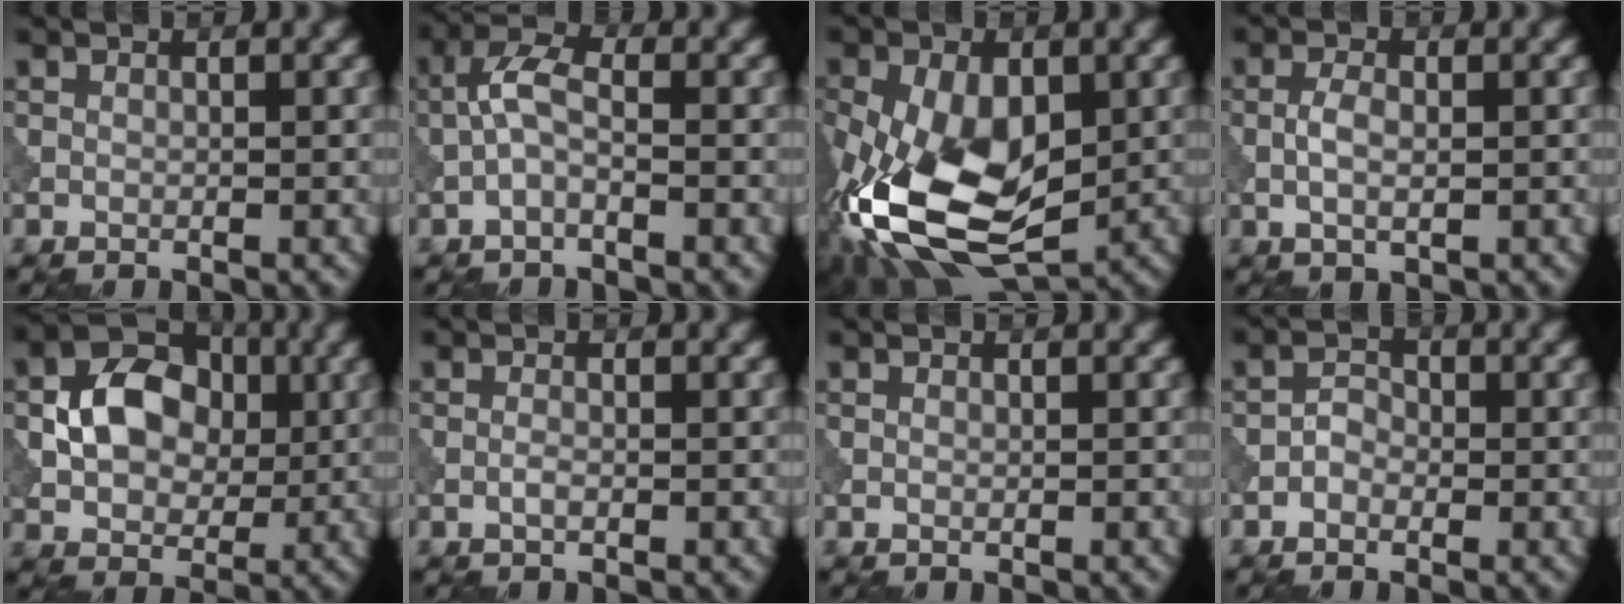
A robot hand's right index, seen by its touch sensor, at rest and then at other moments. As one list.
[{"total": 2.9, "force": [-0.7, 1.2, 2.6], "torque": [-0.055, 0.011, -0.024]}, {"total": 13.2, "force": [-2.7, 7.7, 10.4], "torque": [-0.235, -0.023, -0.045]}, {"total": 2.5, "force": [-0.4, 1.2, 2.1], "torque": [-0.044, 0.001, -0.009]}, {"total": 7.2, "force": [0.5, 5.4, 4.7], "torque": [-0.078, 0.008, 0.003]}, {"total": 0.7, "force": [-0.3, 0.2, 0.6], "torque": [-0.015, 0.000, -0.008]}, {"total": 0.0}, {"total": 1.6, "force": [-0.7, 1.2, 0.8], "torque": [-0.012, 0.006, -0.017]}]